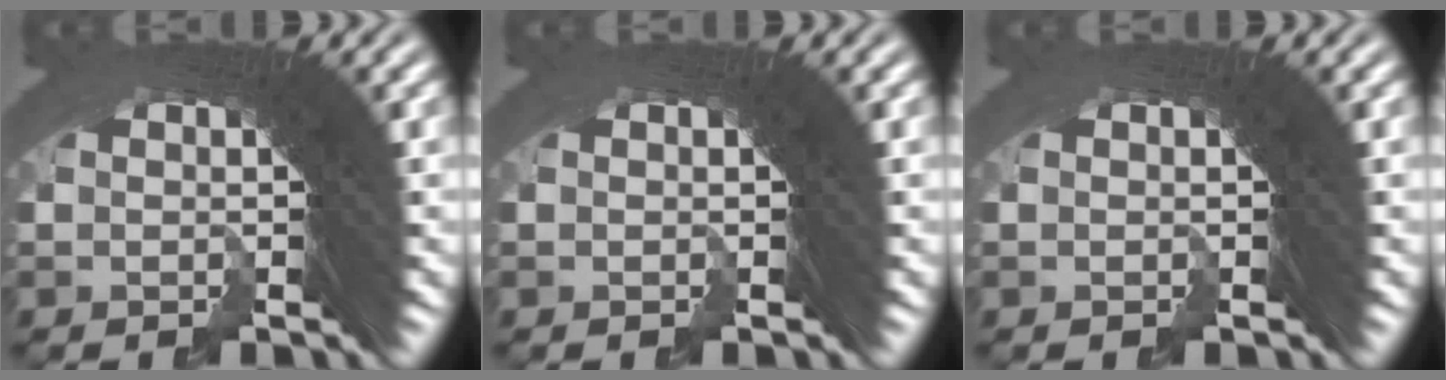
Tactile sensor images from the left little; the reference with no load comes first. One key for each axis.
{"total": 0.0}
{"total": 0.0}